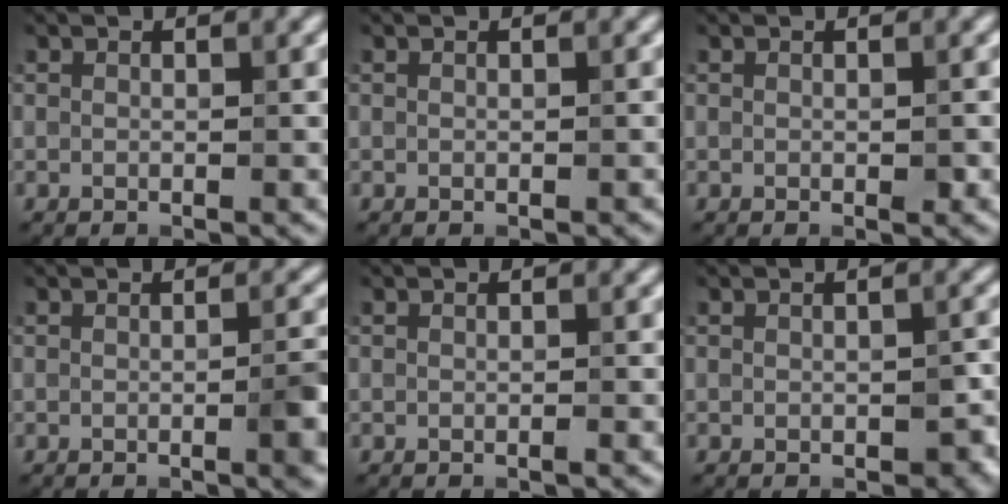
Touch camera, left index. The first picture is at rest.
{"total": 0.0}
{"total": 0.6, "force": [-0.1, 0.3, 0.5], "torque": [-0.008, -0.001, 0.000]}
{"total": 3.0, "force": [-0.5, 0.7, 2.9], "torque": [-0.032, 0.003, -0.010]}
{"total": 0.0}
{"total": 2.1, "force": [-0.6, 1.2, 1.6], "torque": [-0.025, -0.007, -0.002]}